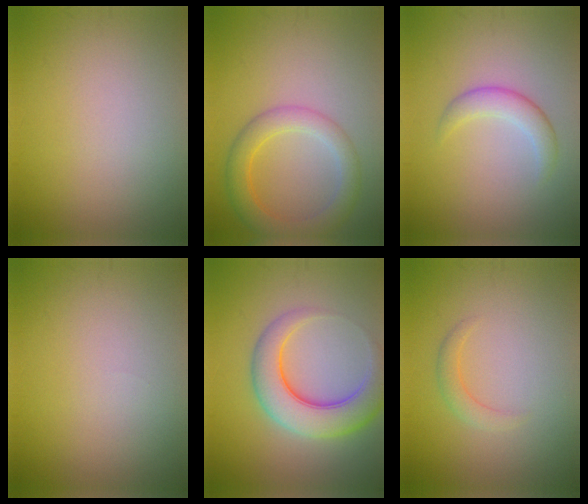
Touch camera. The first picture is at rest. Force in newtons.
{"total": 4.2, "press": 4.2, "slide": 0.2}
{"total": 2.5, "press": 2.5, "slide": 0.0}
{"total": 0.0}
{"total": 6.8, "press": 6.7, "slide": 0.3}
{"total": 1.4, "press": 1.4, "slide": 0.0}